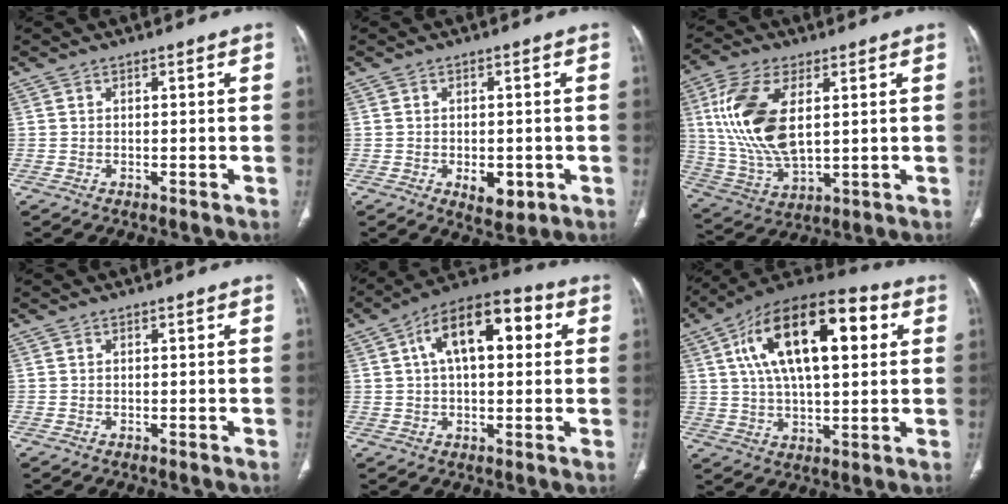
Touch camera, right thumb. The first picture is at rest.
{"total": 5.0, "force": [-1.6, 2.9, 3.8], "torque": [-0.041, -0.001, -0.012]}
{"total": 16.7, "force": [3.7, 8.4, 14.0], "torque": [-0.293, -0.011, 0.080]}
{"total": 0.0}
{"total": 15.3, "force": [4.2, 7.7, 12.6], "torque": [-0.178, 0.027, 0.057]}
{"total": 22.9, "force": [6.6, 10.4, 19.3], "torque": [-0.308, 0.013, 0.099]}